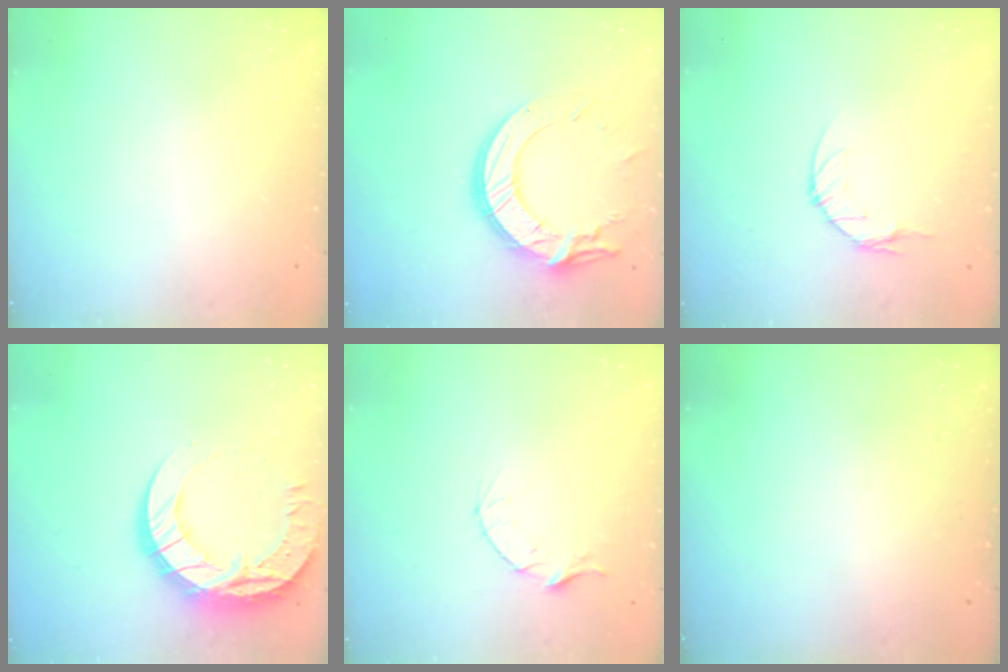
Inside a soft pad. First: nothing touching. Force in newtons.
{"total": 14.7, "press": 14.6, "slide": 1.4}
{"total": 4.6, "press": 4.6, "slide": 0.6}
{"total": 16.8, "press": 16.7, "slide": 1.7}
{"total": 3.5, "press": 3.5, "slide": 0.4}
{"total": 0.0}